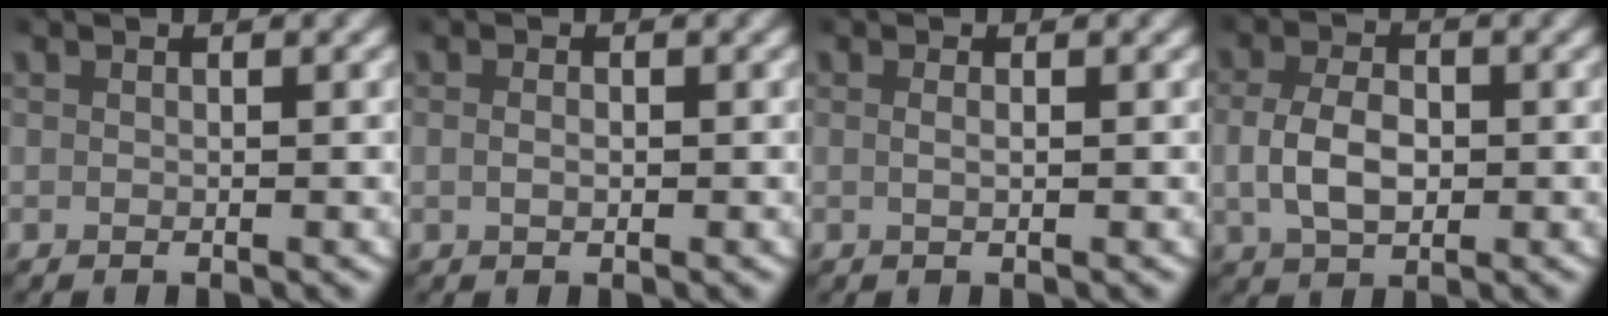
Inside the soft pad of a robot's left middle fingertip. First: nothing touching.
{"total": 0.8, "force": [-0.1, 0.5, 0.6], "torque": [-0.012, -0.003, 0.000]}
{"total": 0.6, "force": [0.0, 0.0, 0.6], "torque": [-0.016, -0.004, 0.002]}
{"total": 4.5, "force": [-0.2, 3.1, 3.2], "torque": [-0.070, -0.005, 0.004]}